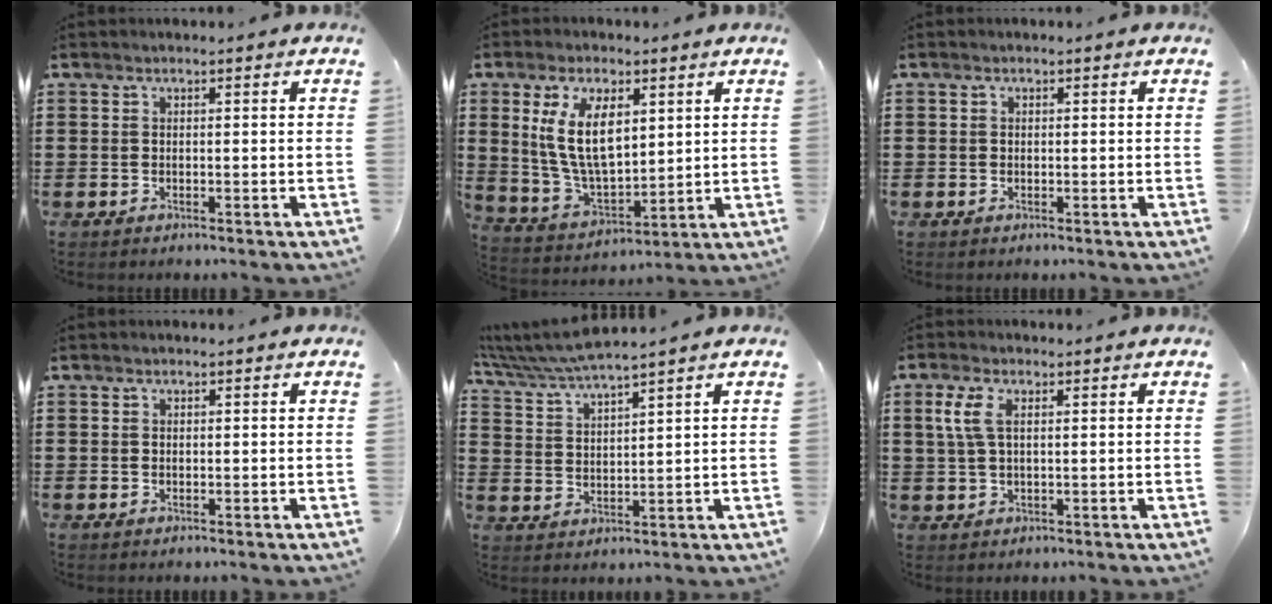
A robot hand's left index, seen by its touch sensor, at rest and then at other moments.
{"total": 10.4, "force": [3.6, 5.4, 8.1], "torque": [-0.180, 0.000, 0.063]}
{"total": 0.8, "force": [0.0, 0.8, 0.1], "torque": [-0.004, 0.005, 0.000]}
{"total": 0.6, "force": [0.2, 0.4, 0.4], "torque": [-0.009, 0.003, 0.004]}
{"total": 5.1, "force": [4.8, -0.5, 1.6], "torque": [-0.049, -0.026, 0.084]}
{"total": 4.5, "force": [1.2, 2.2, 3.7], "torque": [-0.096, 0.005, 0.015]}